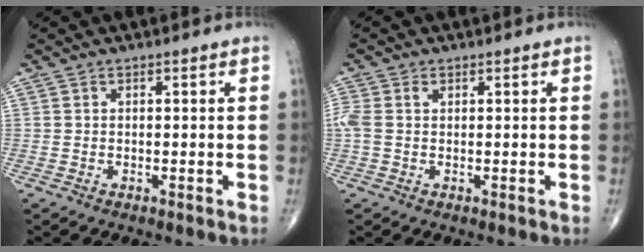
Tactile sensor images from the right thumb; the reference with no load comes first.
{"total": 3.3, "force": [0.6, 2.1, 2.4], "torque": [-0.082, 0.018, 0.016]}